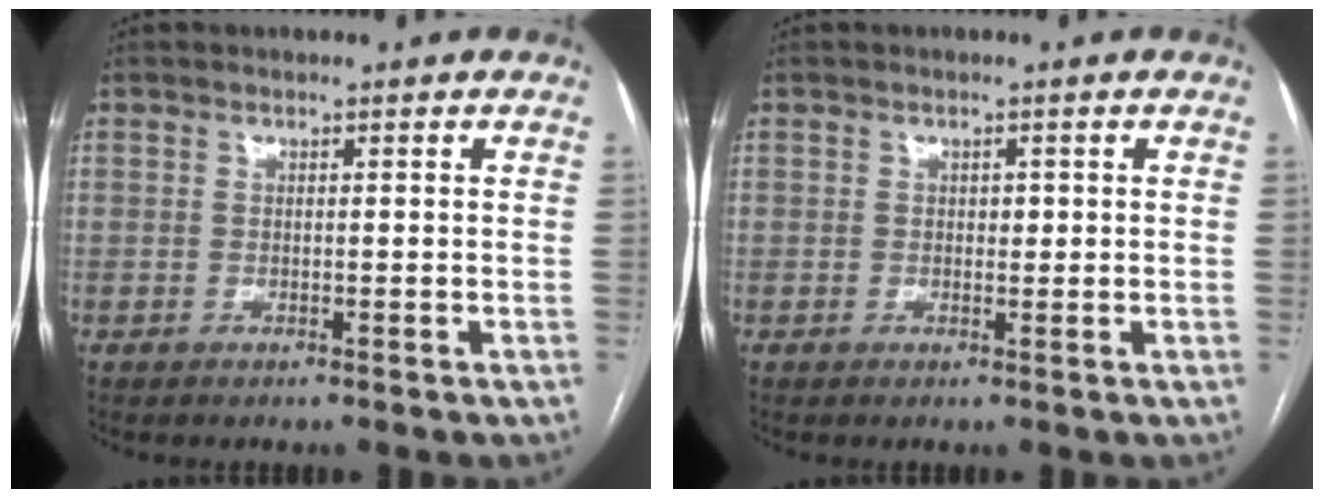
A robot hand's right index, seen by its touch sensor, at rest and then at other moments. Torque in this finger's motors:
{"motor_torque": [0.06, 0.03, -0.01, 0.01]}